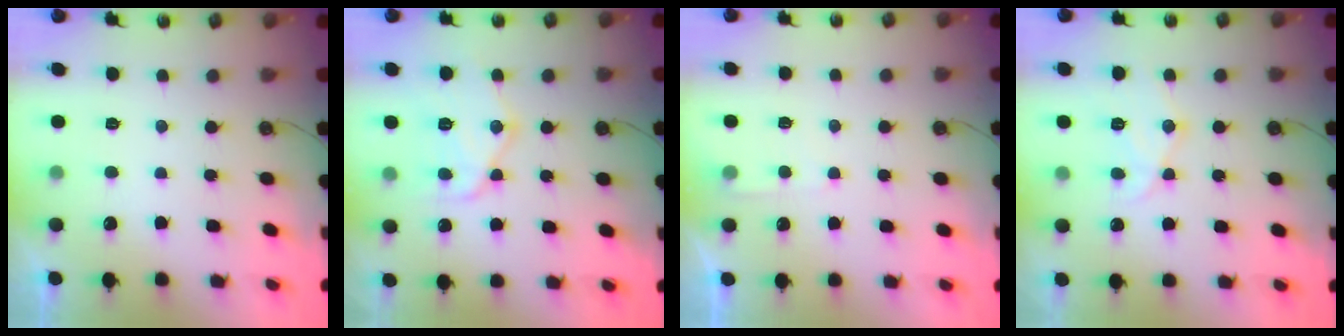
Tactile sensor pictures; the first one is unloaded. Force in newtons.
{"total": 14.6, "press": 14.6, "slide": 1.3}
{"total": 3.7, "press": 3.7, "slide": 0.4}
{"total": 12.5, "press": 12.5, "slide": 0.4}